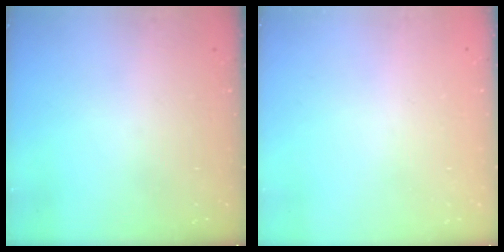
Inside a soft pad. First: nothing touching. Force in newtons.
{"total": 2.4, "press": 2.4, "slide": 0.2}